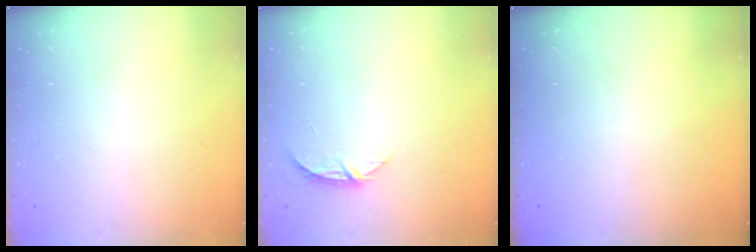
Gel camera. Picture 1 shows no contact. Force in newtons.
{"total": 4.6, "press": 4.6, "slide": 0.5}
{"total": 0.0}